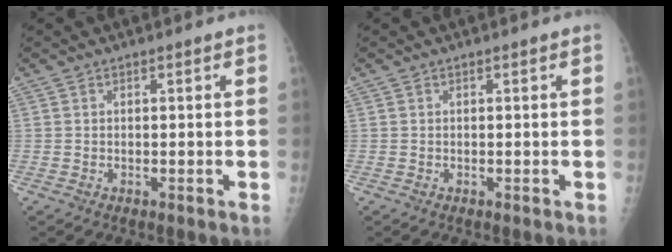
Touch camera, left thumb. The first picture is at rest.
{"total": 0.0}